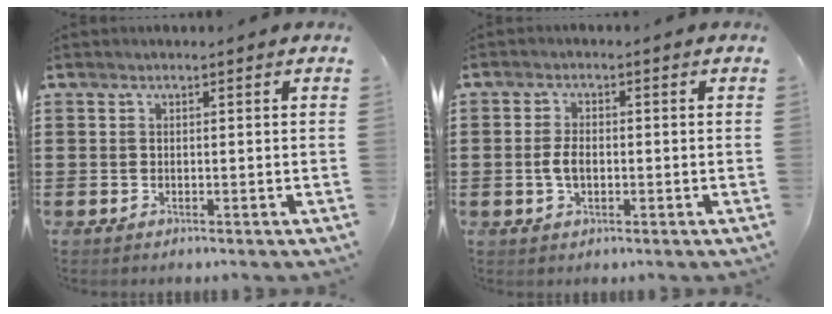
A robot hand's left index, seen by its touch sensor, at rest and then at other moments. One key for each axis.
{"total": 3.1, "fx": -0.3, "fy": 1.7, "fz": 2.6, "tx": -0.066, "ty": -0.002, "tz": -0.010}